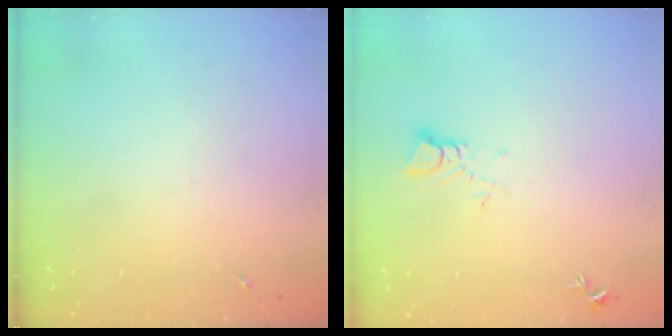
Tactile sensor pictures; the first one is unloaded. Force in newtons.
{"total": 3.7, "press": 3.7, "slide": 0.3}